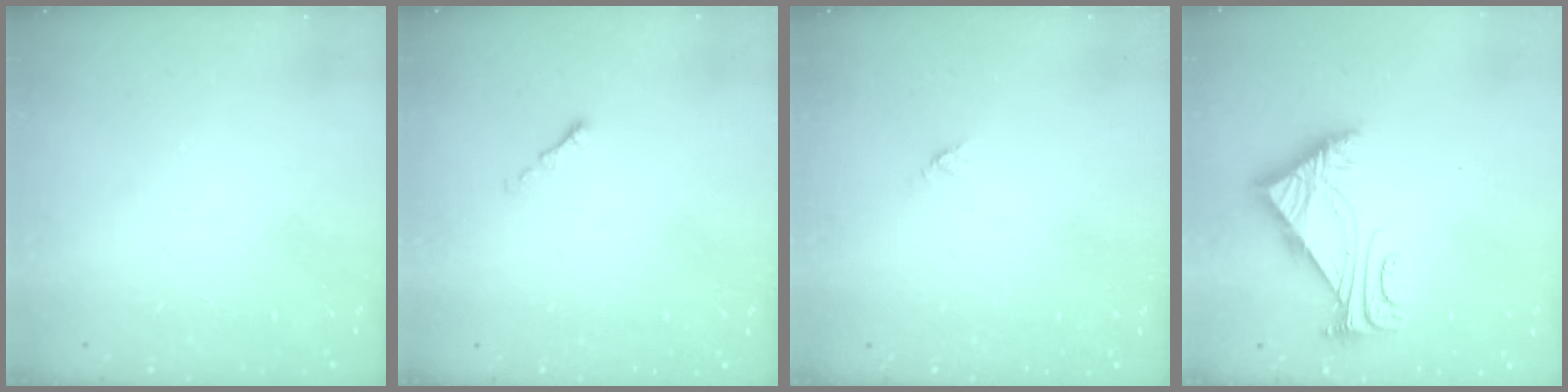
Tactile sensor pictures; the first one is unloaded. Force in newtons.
{"total": 0.6, "press": 0.5, "slide": 0.2}
{"total": 2.9, "press": 2.9, "slide": 0.3}
{"total": 5.4, "press": 5.3, "slide": 0.9}